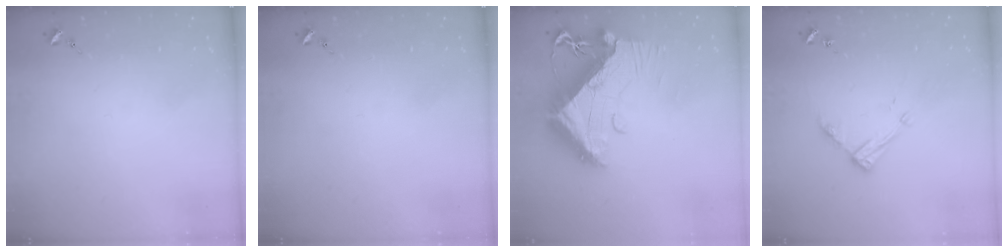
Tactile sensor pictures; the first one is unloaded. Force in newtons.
{"total": 0.0}
{"total": 19.4, "press": 19.3, "slide": 2.1}
{"total": 11.0, "press": 11.0, "slide": 0.8}